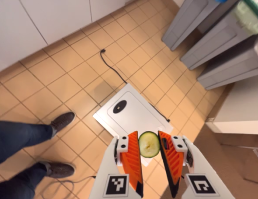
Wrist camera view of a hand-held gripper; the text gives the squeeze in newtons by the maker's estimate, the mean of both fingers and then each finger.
{"total": 5.7, "left": 5.9, "right": 5.6}